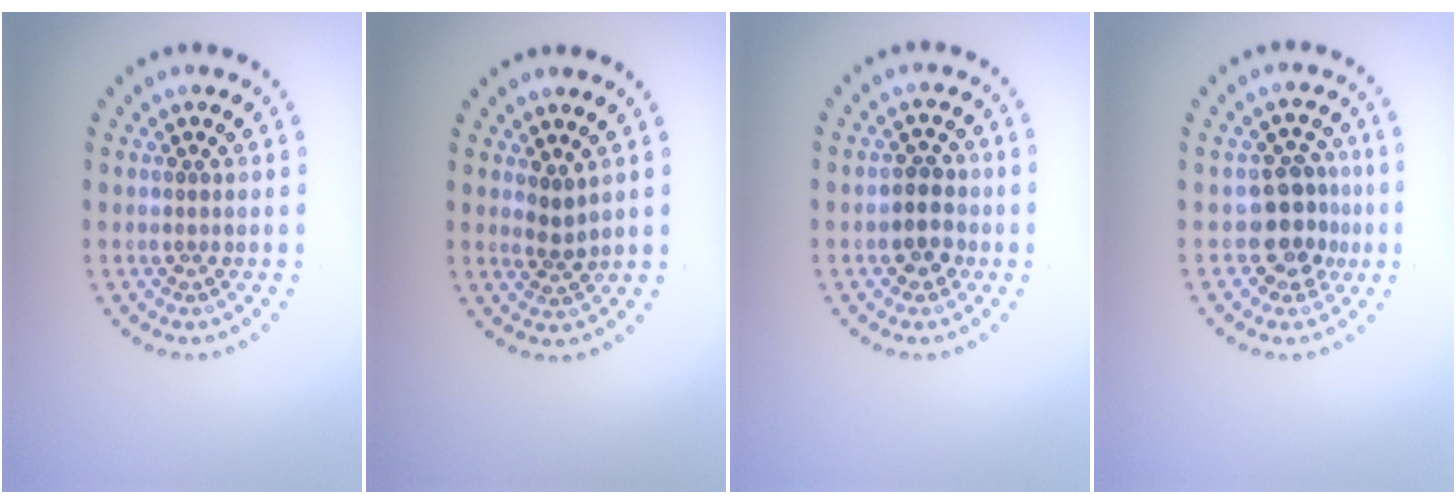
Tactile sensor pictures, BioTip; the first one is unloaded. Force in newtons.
{"total": 1.6, "press": 1.1, "slide": 1.1}
{"total": 2.5, "press": 2.3, "slide": 0.8}
{"total": 3.7, "press": 3.3, "slide": 1.8}